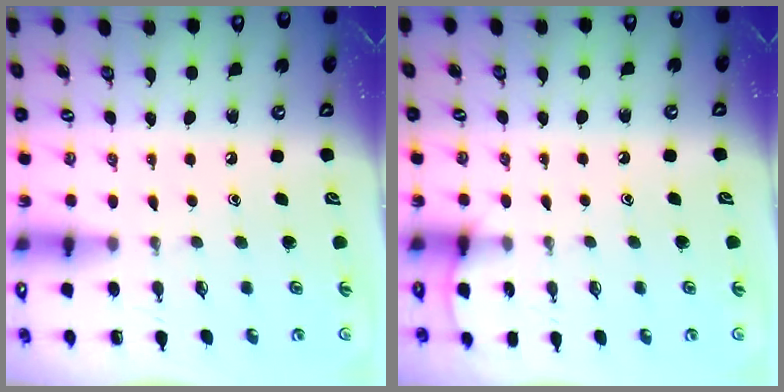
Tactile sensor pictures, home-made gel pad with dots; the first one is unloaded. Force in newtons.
{"total": 3.6, "press": 3.6, "slide": 0.5}